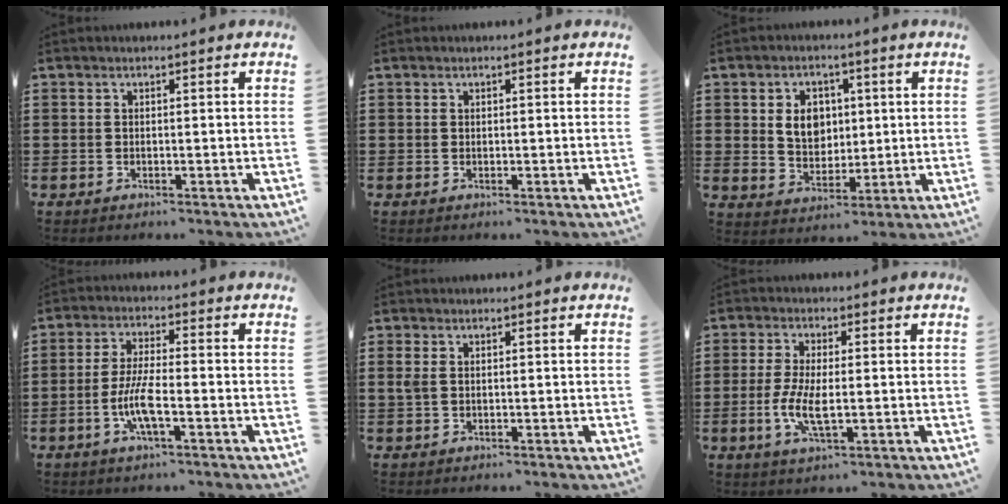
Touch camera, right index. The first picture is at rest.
{"total": 0.0}
{"total": 6.0, "force": [1.2, 4.9, 3.2], "torque": [-0.066, 0.011, 0.015]}
{"total": 6.4, "force": [-2.3, 1.3, 5.8], "torque": [-0.131, -0.013, -0.049]}
{"total": 1.5, "force": [0.3, 0.9, 1.2], "torque": [-0.041, 0.000, 0.000]}
{"total": 6.2, "force": [-1.0, 2.1, 5.8], "torque": [-0.127, -0.007, -0.023]}